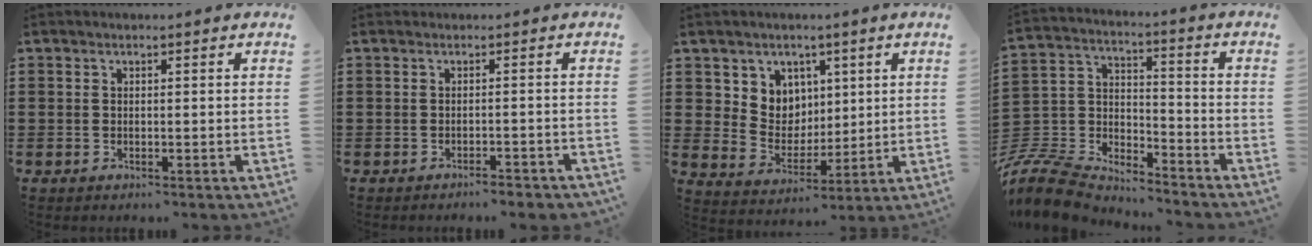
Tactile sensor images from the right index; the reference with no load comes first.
{"total": 1.2, "force": [-1.2, 0.1, 0.2], "torque": [-0.011, 0.001, -0.024]}
{"total": 6.4, "force": [3.3, 5.5, 0.1], "torque": [-0.034, -0.014, 0.061]}
{"total": 8.6, "force": [-8.1, 2.3, 1.8], "torque": [-0.073, -0.004, -0.170]}